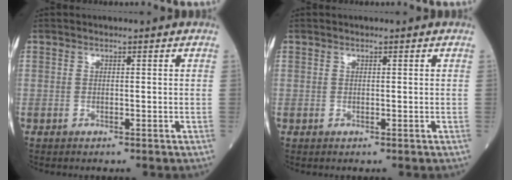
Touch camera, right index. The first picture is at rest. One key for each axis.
{"total": 0.0}